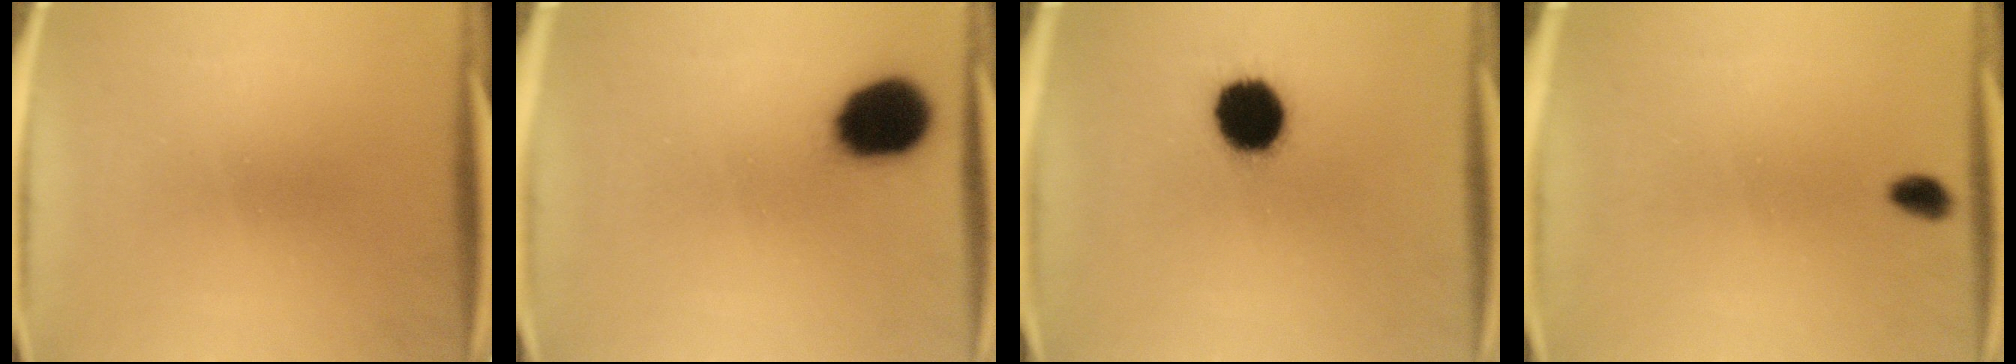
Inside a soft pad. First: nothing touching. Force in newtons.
{"total": 14.1}
{"total": 13.9}
{"total": 2.1}